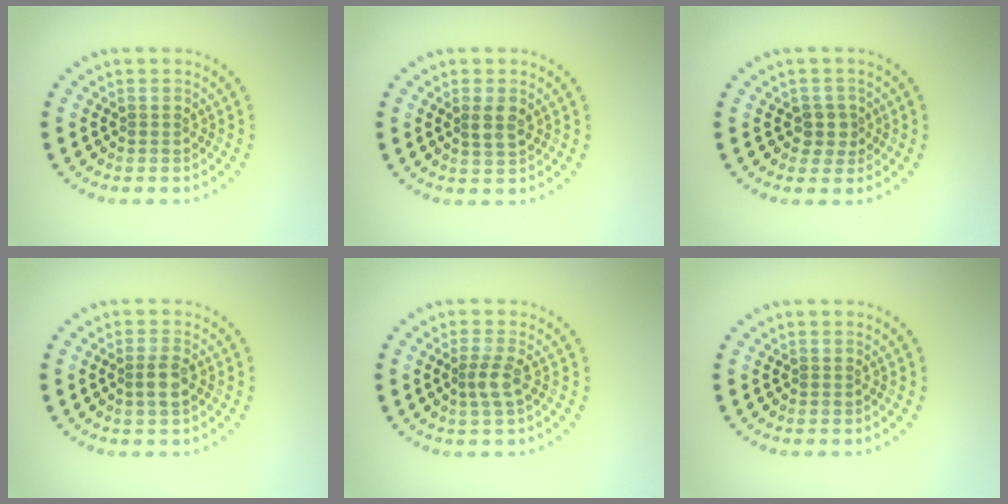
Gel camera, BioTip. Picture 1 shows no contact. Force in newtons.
{"total": 1.8, "press": 1.8, "slide": 0.4}
{"total": 1.9, "press": 1.6, "slide": 1.0}
{"total": 1.8, "press": 1.6, "slide": 0.7}
{"total": 1.9, "press": 1.6, "slide": 1.1}
{"total": 0.0}